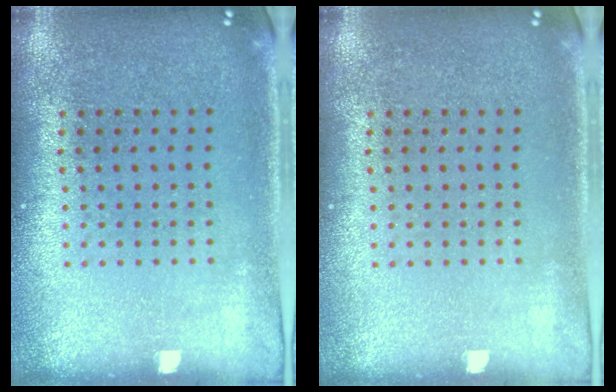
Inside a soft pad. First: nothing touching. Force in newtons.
{"total": 0.0}